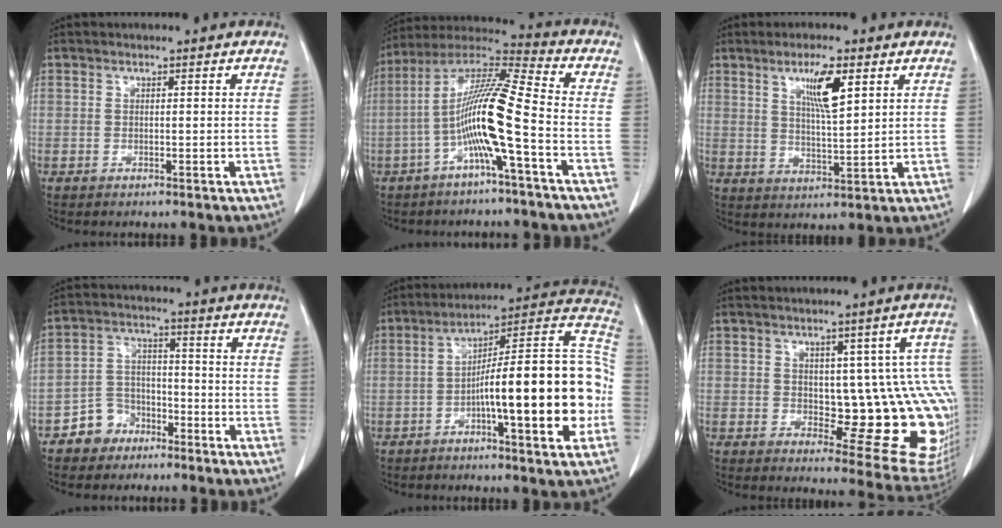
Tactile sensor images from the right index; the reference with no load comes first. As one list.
[{"total": 12.8, "force": [-3.7, -0.7, 12.2], "torque": [-0.236, 0.017, -0.078]}, {"total": 7.1, "force": [3.4, 0.9, 6.2], "torque": [-0.111, -0.005, 0.060]}, {"total": 6.2, "force": [-4.2, 4.4, 0.9], "torque": [-0.014, 0.015, -0.075]}, {"total": 21.1, "force": [-4.5, 2.2, 20.4], "torque": [-0.252, 0.031, -0.063]}, {"total": 15.5, "force": [-0.3, 5.6, 14.4], "torque": [-0.117, 0.013, 0.013]}]